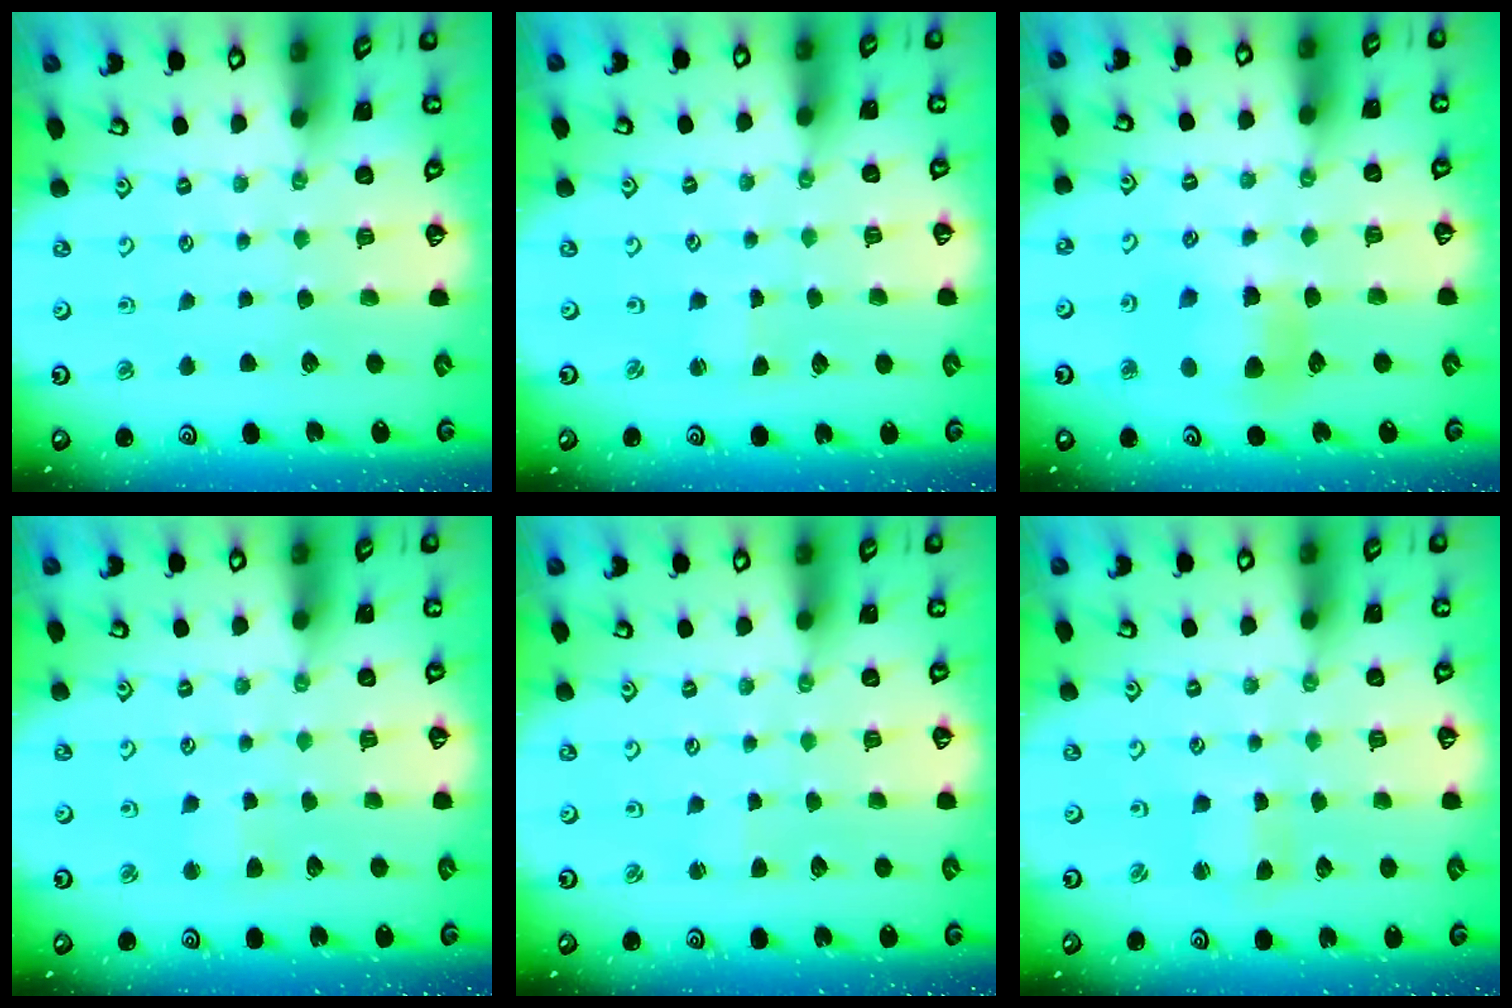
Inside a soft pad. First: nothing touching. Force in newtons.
{"total": 1.3, "press": 1.3, "slide": 0.2}
{"total": 7.6, "press": 7.5, "slide": 0.8}
{"total": 2.4, "press": 2.3, "slide": 0.5}
{"total": 1.1, "press": 1.1, "slide": 0.1}
{"total": 1.9, "press": 1.8, "slide": 0.3}